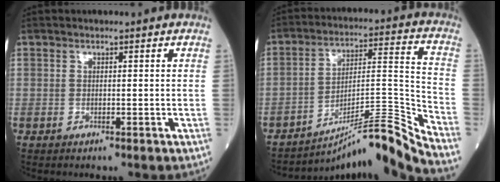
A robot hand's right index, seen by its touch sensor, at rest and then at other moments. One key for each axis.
{"total": 15.3, "fx": -13.9, "fy": -3.4, "fz": 5.3, "tx": -0.062, "ty": 0.036, "tz": -0.222}